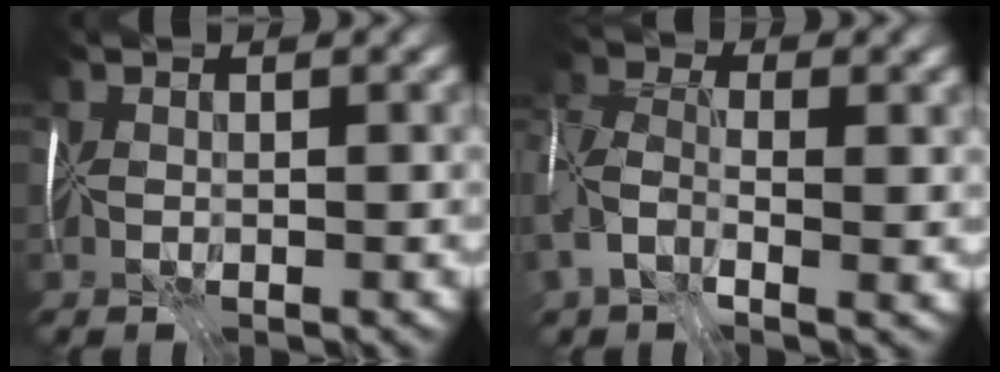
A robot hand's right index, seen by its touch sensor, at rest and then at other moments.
{"total": 5.7, "force": [-1.9, 3.1, 4.4], "torque": [-0.119, -0.006, -0.047]}